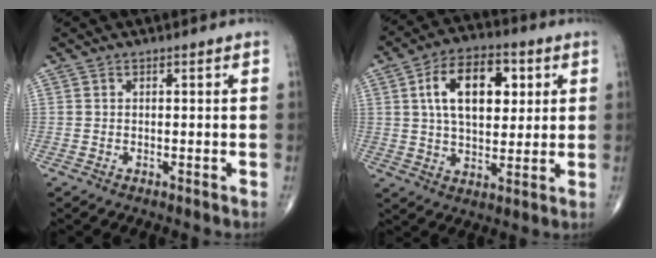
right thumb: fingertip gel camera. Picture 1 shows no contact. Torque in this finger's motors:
{"motor_torque": [1.06, 3.90, 1.39, 0.25, 0.43]}